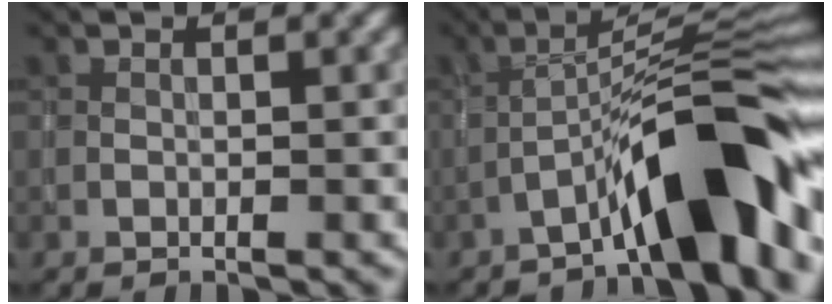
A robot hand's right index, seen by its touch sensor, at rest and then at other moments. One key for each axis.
{"total": 10.3, "fx": -5.5, "fy": 1.9, "fz": 8.6, "tx": -0.116, "ty": 0.032, "tz": -0.093}